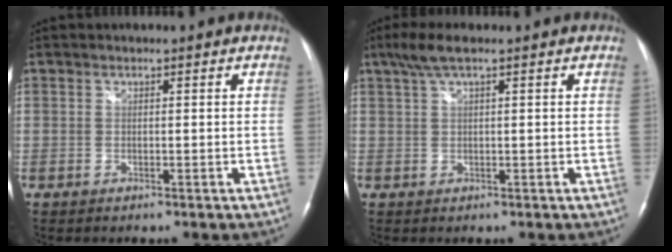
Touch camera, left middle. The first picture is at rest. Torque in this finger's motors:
{"motor_torque": [0.23, -0.15, 0.00, 0.03]}